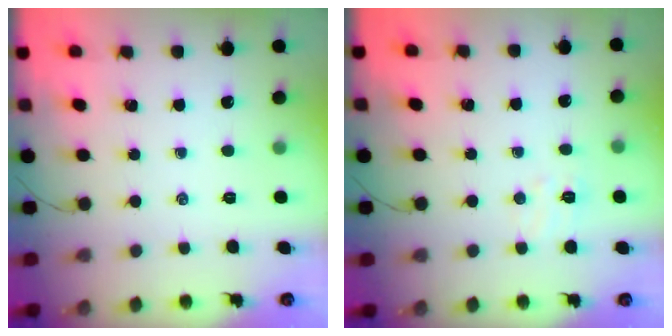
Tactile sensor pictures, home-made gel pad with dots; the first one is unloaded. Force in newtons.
{"total": 5.1, "press": 4.9, "slide": 1.2}